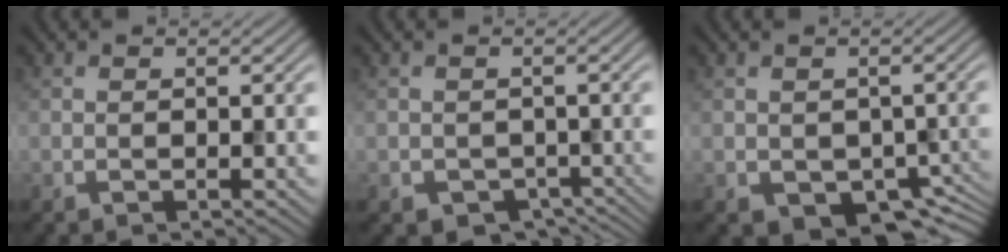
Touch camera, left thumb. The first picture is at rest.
{"total": 2.6, "force": [-1.7, 2.0, 0.4], "torque": [-0.006, -0.024, -0.016]}
{"total": 4.9, "force": [-2.7, 3.1, 2.7], "torque": [-0.034, -0.024, -0.026]}